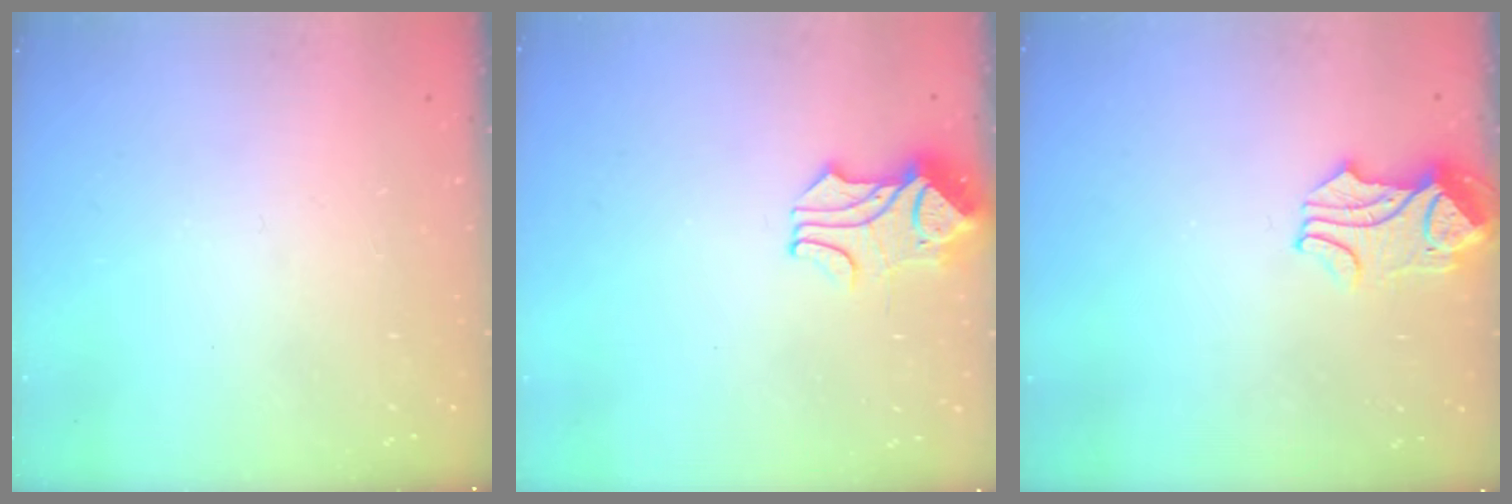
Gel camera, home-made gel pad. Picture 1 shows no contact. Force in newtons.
{"total": 1.6, "press": 1.3, "slide": 1.0}
{"total": 2.1, "press": 1.8, "slide": 1.0}